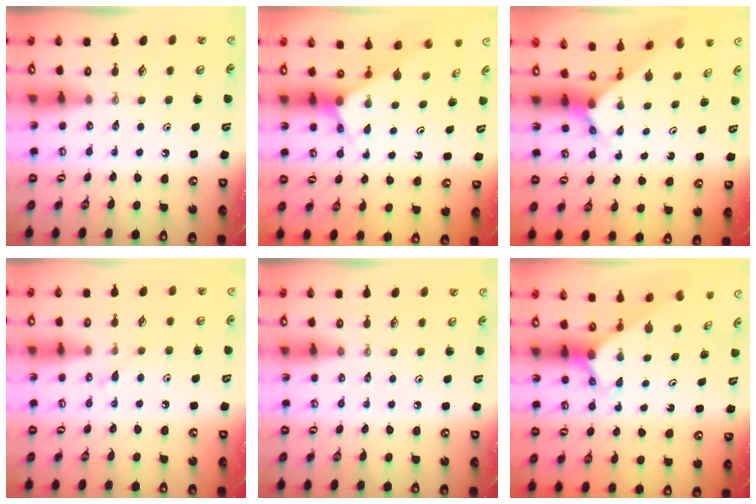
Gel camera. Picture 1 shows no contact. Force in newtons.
{"total": 2.6, "press": 2.6, "slide": 0.2}
{"total": 3.6, "press": 3.6, "slide": 0.4}
{"total": 4.0, "press": 4.0, "slide": 0.6}
{"total": 0.0}
{"total": 2.7, "press": 2.7, "slide": 0.0}